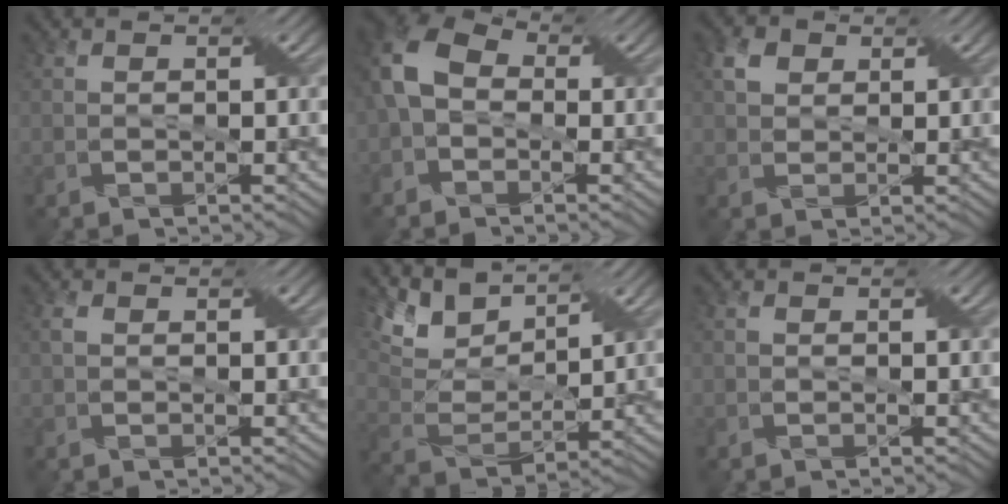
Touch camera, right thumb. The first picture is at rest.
{"total": 8.5, "force": [-0.3, 6.3, 5.8], "torque": [-0.151, 0.014, -0.017]}
{"total": 3.0, "force": [1.4, 2.2, 1.4], "torque": [-0.035, 0.006, 0.023]}
{"total": 1.1, "force": [0.2, 0.9, 0.7], "torque": [-0.017, 0.004, 0.001]}
{"total": 9.8, "force": [7.2, 3.9, 5.3], "torque": [-0.142, 0.013, 0.132]}
{"total": 0.7, "force": [-0.1, 0.5, 0.3], "torque": [-0.007, 0.000, -0.002]}